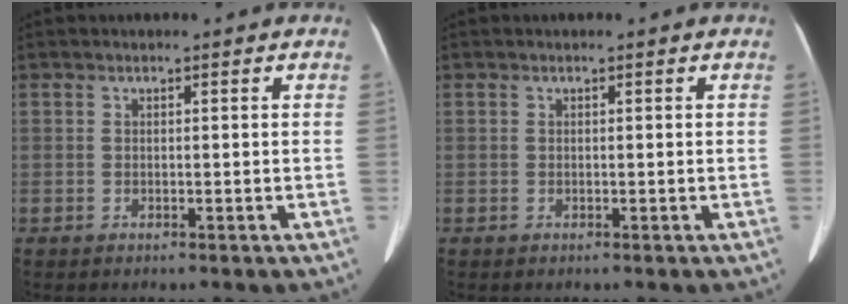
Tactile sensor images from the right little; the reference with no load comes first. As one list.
[{"total": 0.0}]